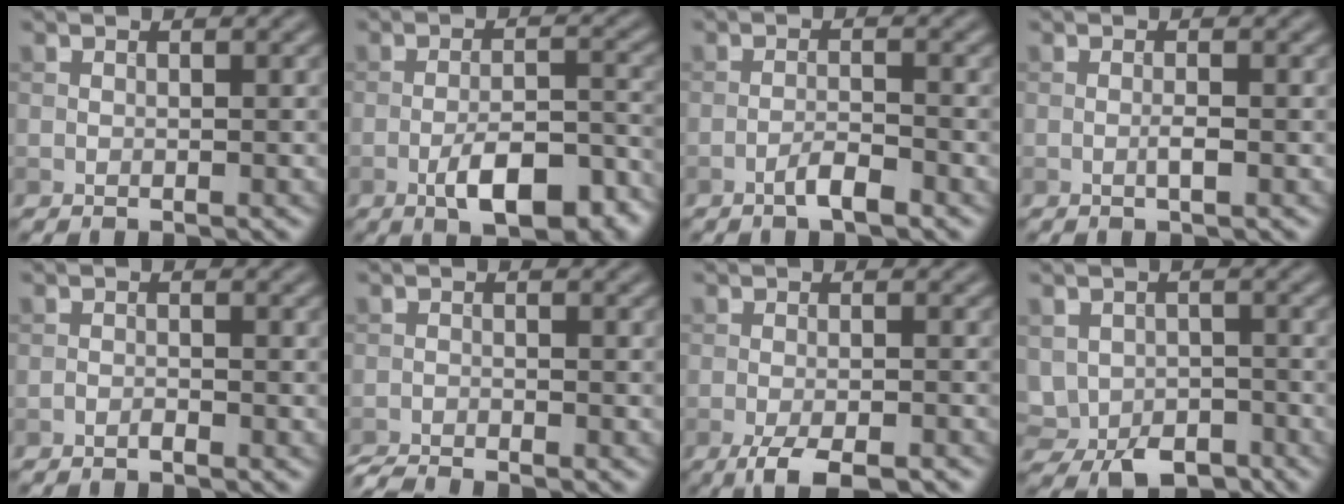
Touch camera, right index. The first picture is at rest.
{"total": 7.5, "force": [-3.8, 2.7, 5.9], "torque": [-0.094, 0.005, -0.057]}
{"total": 2.2, "force": [-1.5, 0.4, 1.6], "torque": [-0.028, 0.006, -0.031]}
{"total": 1.0, "force": [-0.3, 0.1, 1.0], "torque": [-0.018, 0.001, -0.008]}
{"total": 0.7, "force": [-0.6, 0.2, 0.4], "torque": [-0.006, 0.002, -0.013]}
{"total": 2.8, "force": [-2.7, 0.1, 1.0], "torque": [-0.022, -0.009, -0.055]}
{"total": 4.4, "force": [-3.0, 1.0, 3.1], "torque": [-0.056, -0.008, -0.051]}
{"total": 4.7, "force": [-1.9, 3.5, 2.4], "torque": [-0.042, -0.017, -0.025]}